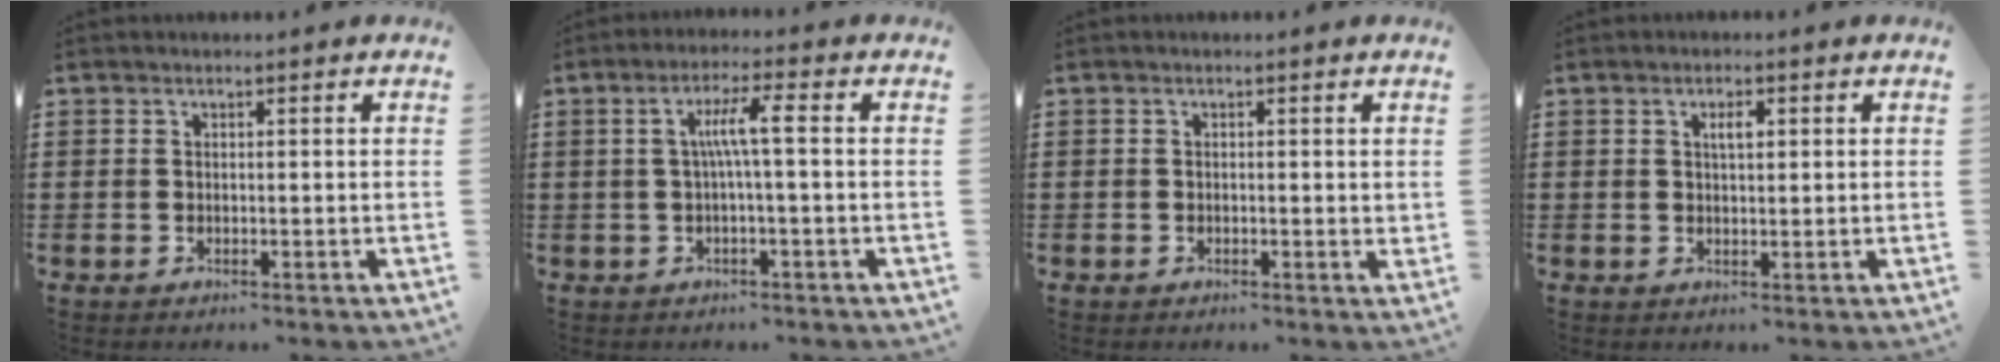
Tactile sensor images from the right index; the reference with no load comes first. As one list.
[{"total": 5.2, "force": [0.1, 0.3, 5.1], "torque": [-0.098, 0.005, -0.005]}, {"total": 0.5, "force": [0.0, 0.5, 0.1], "torque": [-0.003, 0.002, -0.001]}, {"total": 2.0, "force": [0.6, 0.7, 1.8], "torque": [-0.029, 0.002, 0.007]}]